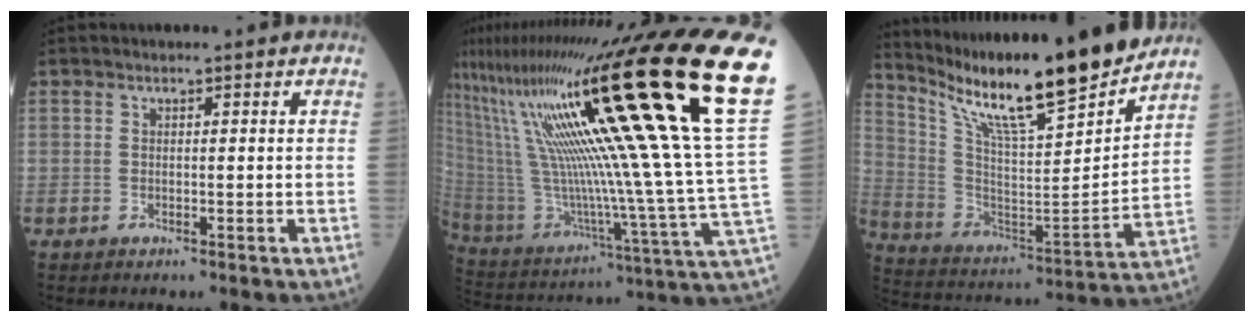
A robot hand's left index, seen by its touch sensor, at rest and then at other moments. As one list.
[{"total": 36.7, "force": [19.1, -0.7, 31.4], "torque": [-0.469, -0.007, 0.316]}, {"total": 20.9, "force": [17.4, 0.4, 11.5], "torque": [-0.205, -0.027, 0.291]}]